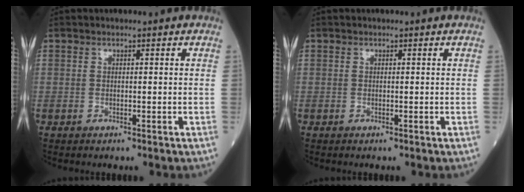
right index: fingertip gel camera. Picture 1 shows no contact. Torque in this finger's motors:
{"motor_torque": [0.13, 0.05, 0.04, -0.01]}